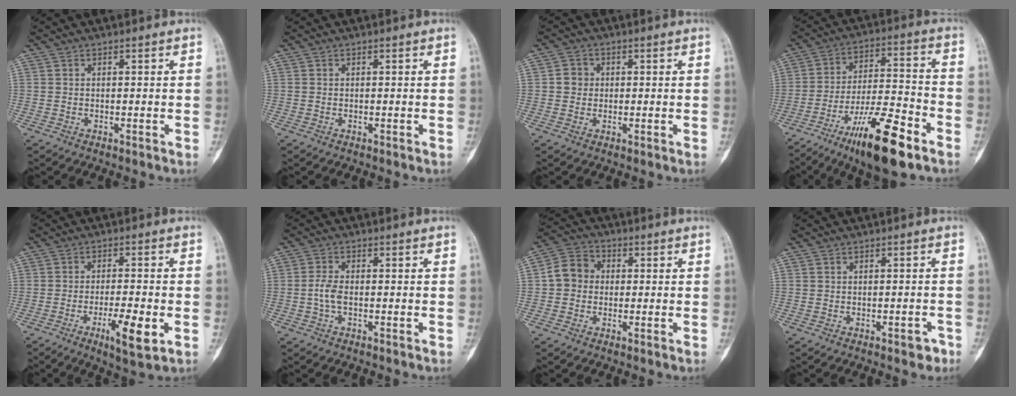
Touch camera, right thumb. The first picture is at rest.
{"total": 0.0}
{"total": 3.0, "force": [0.3, 2.9, 1.0], "torque": [0.003, 0.005, 0.001]}
{"total": 17.2, "force": [-10.2, 4.2, 13.2], "torque": [-0.225, 0.058, -0.173]}
{"total": 7.9, "force": [-2.8, 1.7, 7.2], "torque": [-0.123, -0.002, -0.043]}
{"total": 3.2, "force": [-0.6, 1.5, 2.8], "torque": [-0.063, 0.007, -0.016]}
{"total": 6.5, "force": [0.0, 5.8, 3.1], "torque": [-0.040, 0.019, -0.014]}
{"total": 2.4, "force": [-1.4, 1.1, 1.5], "torque": [-0.008, 0.011, -0.015]}